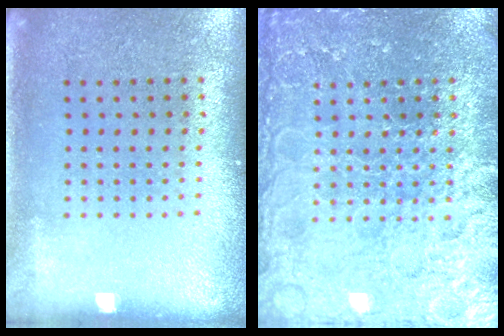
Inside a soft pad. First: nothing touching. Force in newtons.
{"total": 6.9, "press": 6.8, "slide": 0.8}